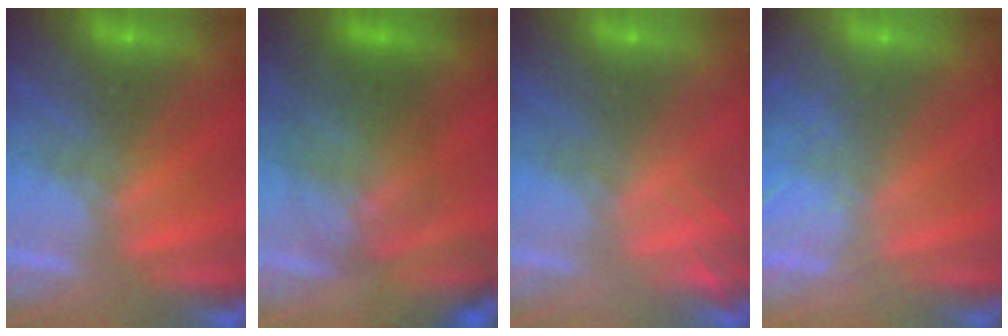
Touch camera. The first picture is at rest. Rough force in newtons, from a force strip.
{"total": 2.6}
{"total": 2.1}
{"total": 7.7}